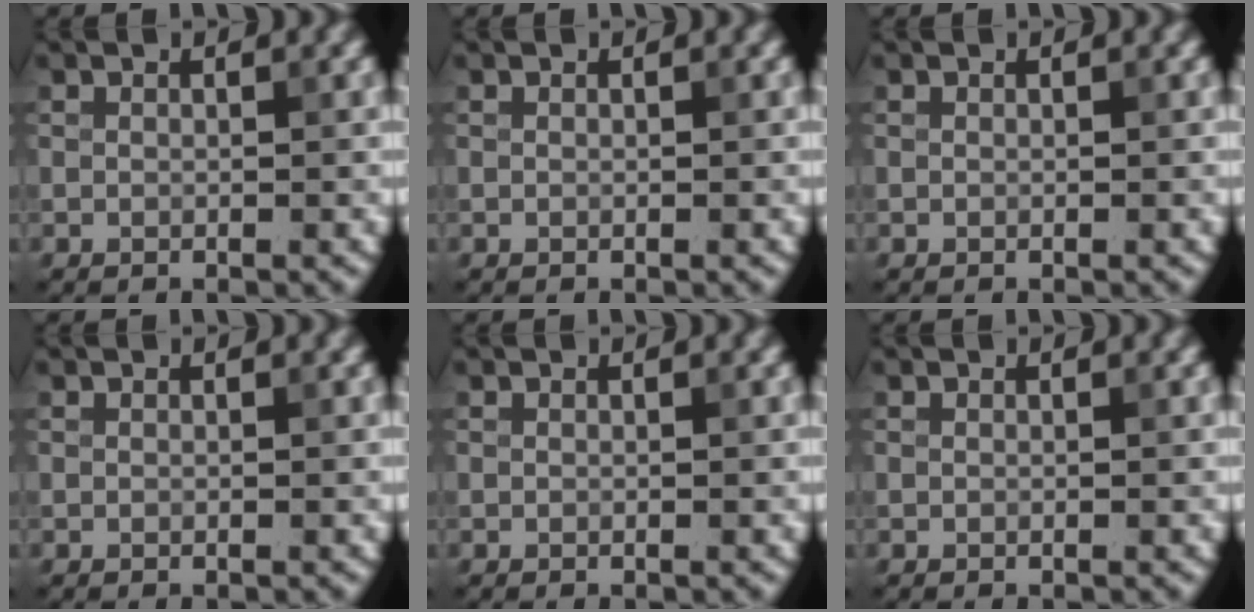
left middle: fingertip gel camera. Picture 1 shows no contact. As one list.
[{"total": 0.0}, {"total": 0.0}, {"total": 0.0}, {"total": 0.0}, {"total": 0.0}]